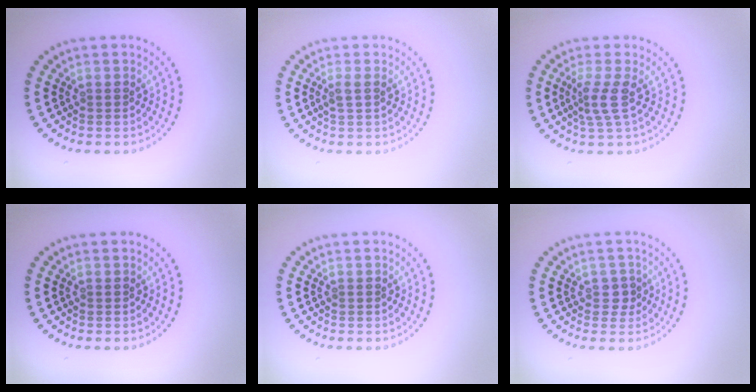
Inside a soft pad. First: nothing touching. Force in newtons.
{"total": 1.3, "press": 1.1, "slide": 0.6}
{"total": 2.4, "press": 1.7, "slide": 1.7}
{"total": 0.0}
{"total": 0.0}
{"total": 1.2, "press": 1.0, "slide": 0.5}